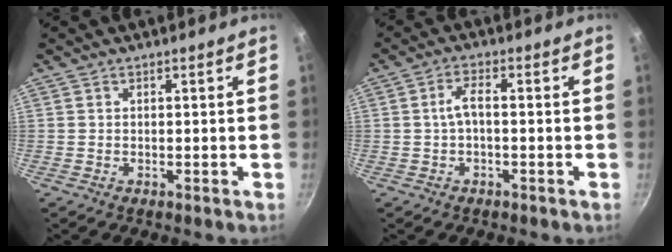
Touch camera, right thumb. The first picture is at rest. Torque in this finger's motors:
{"motor_torque": [0.05, 0.06, 0.07, 0.13, 0.14]}